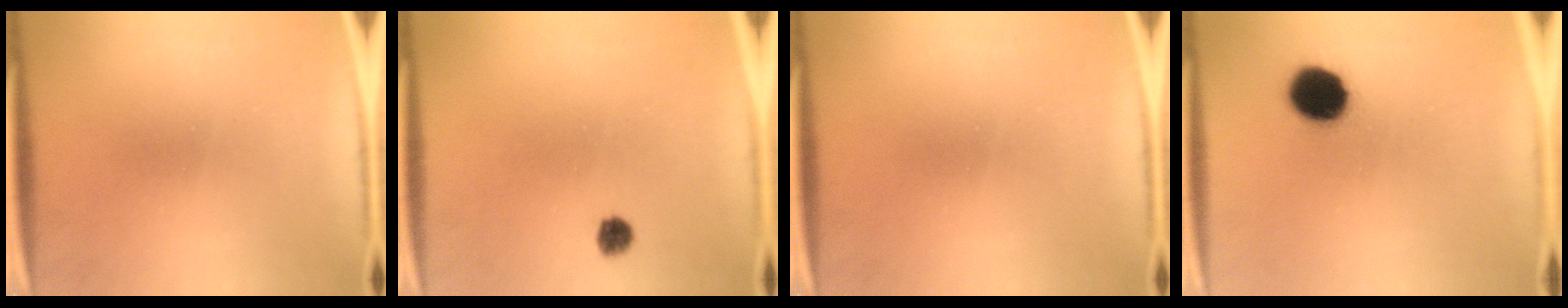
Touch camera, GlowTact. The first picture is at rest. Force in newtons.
{"total": 2.2}
{"total": 0.0}
{"total": 9.5}